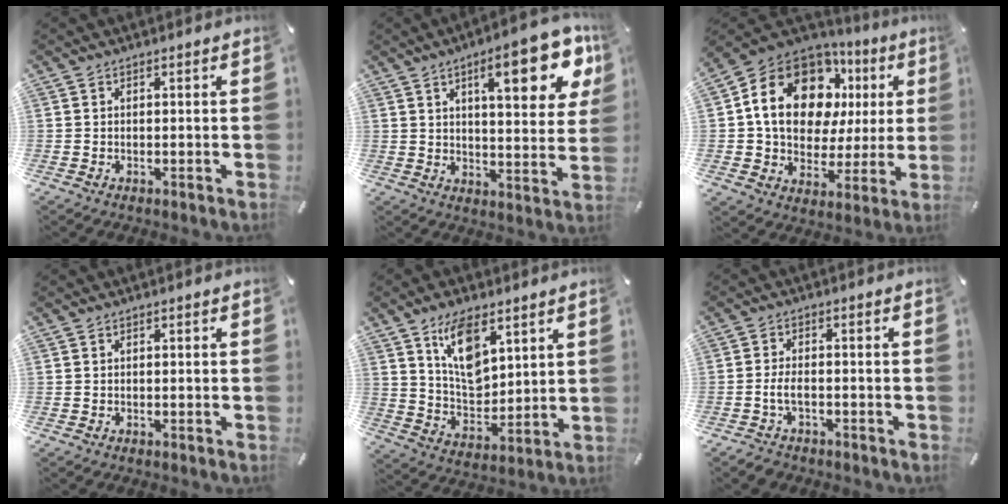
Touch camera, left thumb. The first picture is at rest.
{"total": 17.1, "force": [8.2, 5.9, 13.7], "torque": [-0.183, -0.032, 0.122]}
{"total": 20.1, "force": [6.3, 14.3, 12.6], "torque": [-0.217, -0.020, 0.109]}
{"total": 0.0}
{"total": 12.2, "force": [6.9, 7.0, 7.3], "torque": [-0.130, -0.020, 0.128]}
{"total": 3.9, "force": [-1.5, 2.2, 2.9], "torque": [-0.056, 0.010, -0.029]}